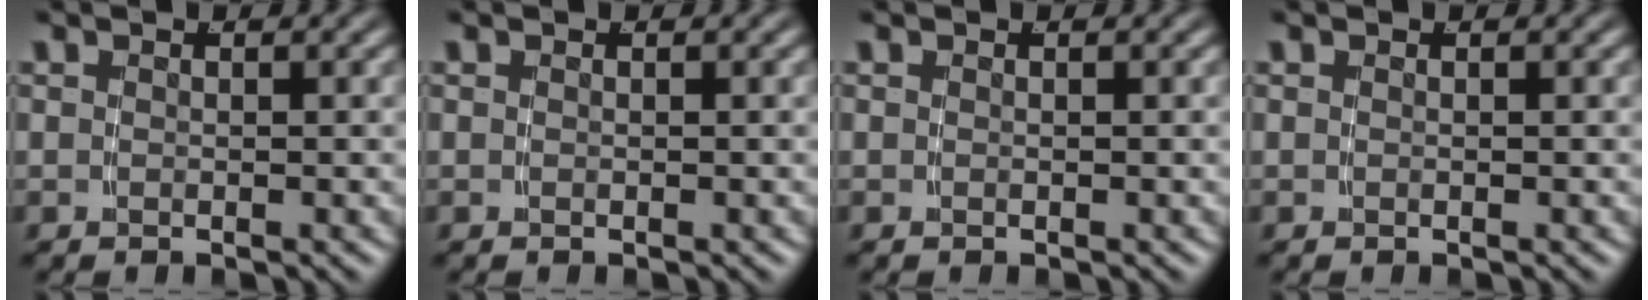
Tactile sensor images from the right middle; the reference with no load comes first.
{"total": 0.0}
{"total": 0.0}
{"total": 0.0}